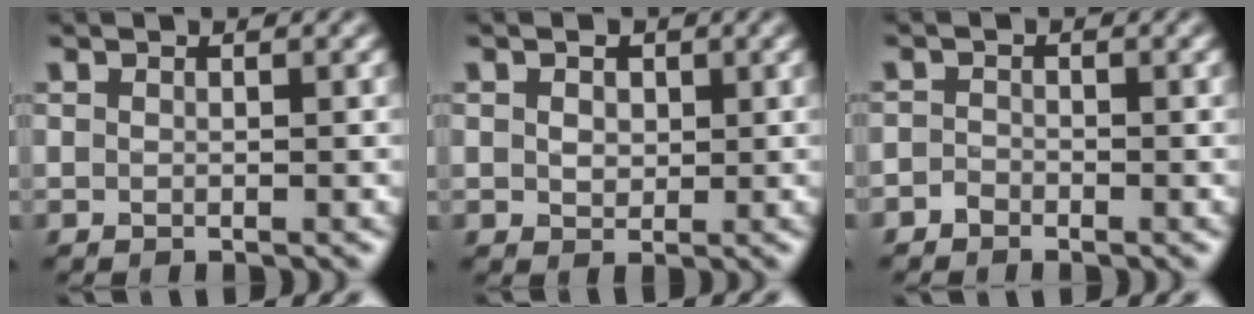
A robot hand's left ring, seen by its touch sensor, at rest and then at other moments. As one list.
[{"total": 2.0, "force": [0.5, 1.6, 1.0], "torque": [-0.020, 0.000, 0.005]}, {"total": 1.0, "force": [-0.8, 0.6, 0.1], "torque": [0.000, 0.003, -0.016]}]